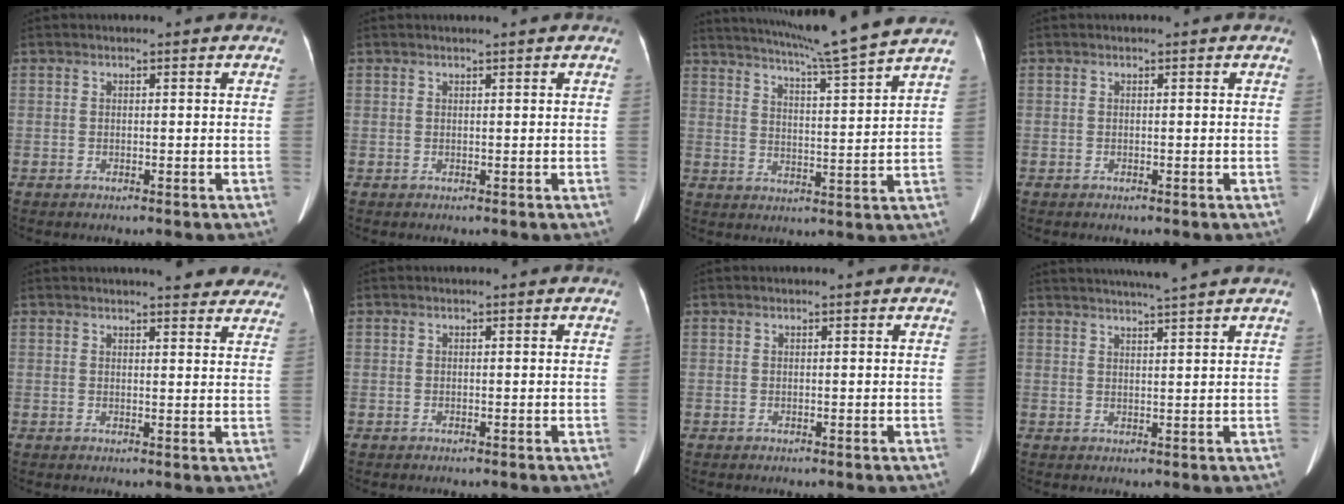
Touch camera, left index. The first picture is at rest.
{"total": 0.9, "force": [0.7, -0.2, 0.5], "torque": [-0.010, 0.005, 0.018]}
{"total": 14.4, "force": [12.7, -2.4, 6.5], "torque": [-0.113, -0.024, 0.179]}
{"total": 0.0}
{"total": 11.6, "force": [10.5, 2.6, 4.4], "torque": [-0.022, -0.006, 0.098]}
{"total": 0.0}
{"total": 0.0}
{"total": 7.0, "force": [6.1, -1.5, 3.0], "torque": [-0.045, 0.008, 0.085]}